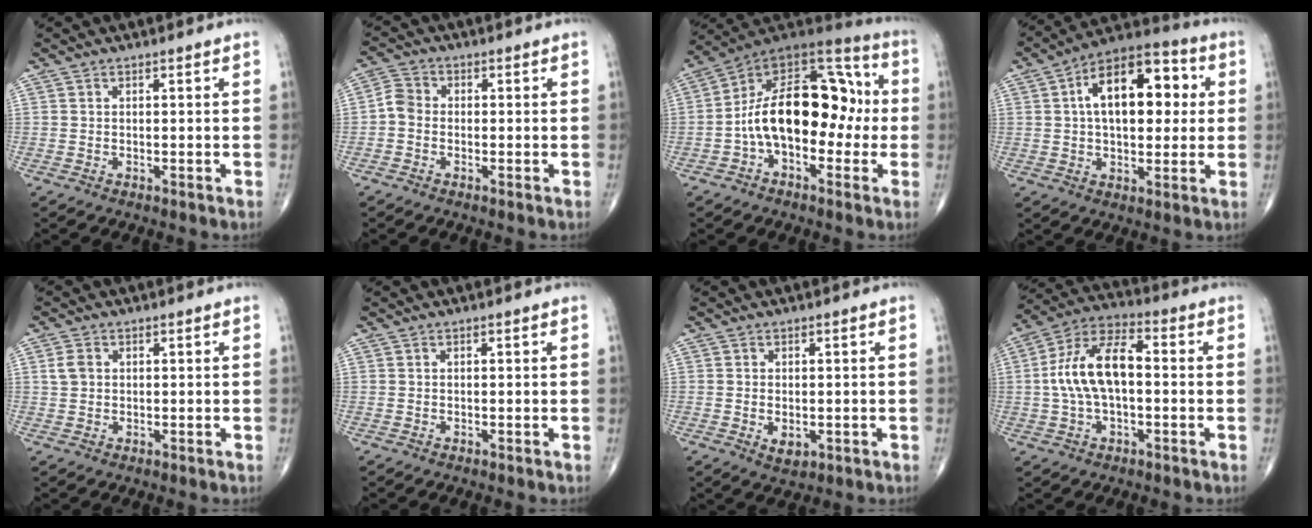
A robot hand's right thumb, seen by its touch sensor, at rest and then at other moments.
{"total": 3.3, "force": [-0.8, 2.6, 1.9], "torque": [-0.028, 0.009, -0.028]}
{"total": 20.3, "force": [-1.5, 12.0, 16.4], "torque": [-0.236, 0.056, -0.036]}
{"total": 17.7, "force": [3.4, 9.6, 14.5], "torque": [-0.193, 0.024, 0.045]}
{"total": 2.6, "force": [0.6, 2.0, 1.5], "torque": [-0.027, 0.005, 0.012]}
{"total": 0.0}
{"total": 3.8, "force": [-0.8, 2.4, 2.9], "torque": [-0.041, -0.005, -0.004]}
{"total": 13.3, "force": [0.0, 6.7, 11.4], "torque": [-0.221, 0.039, -0.007]}